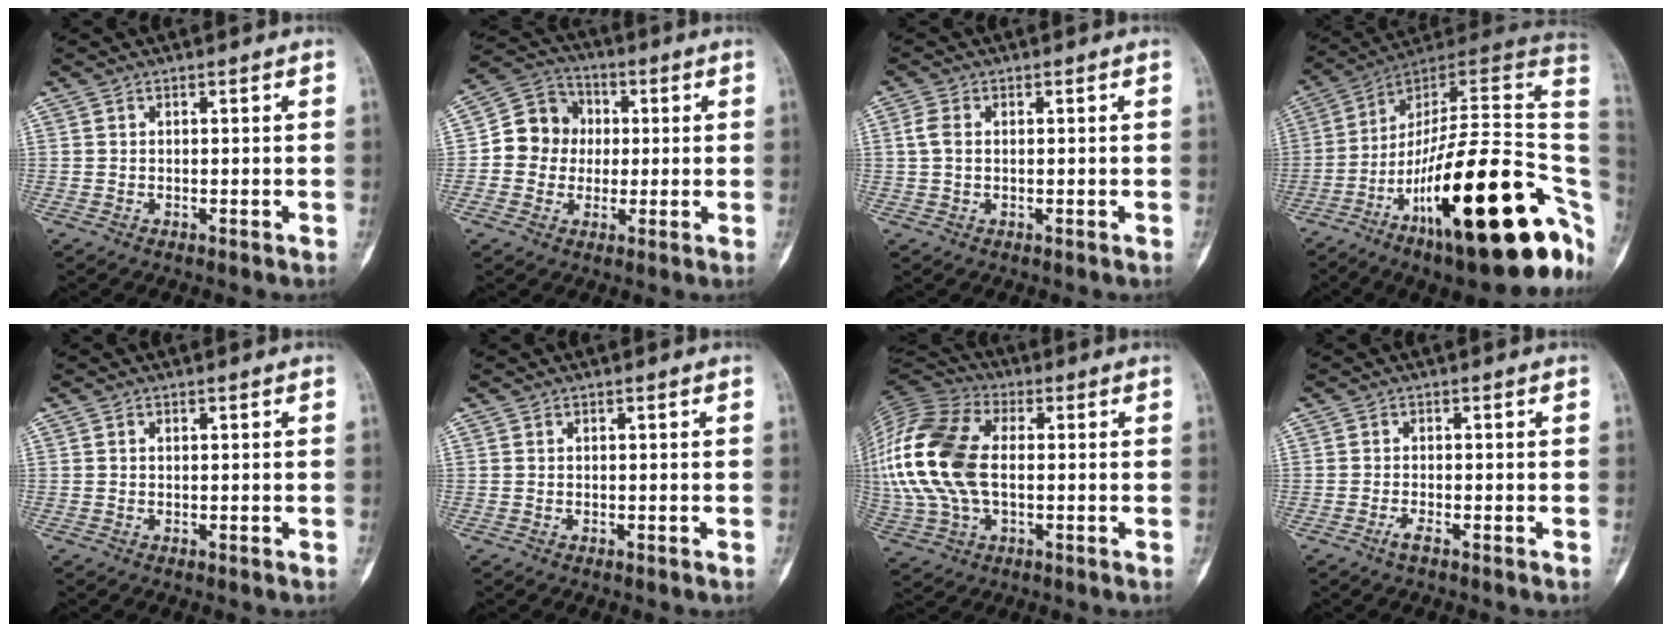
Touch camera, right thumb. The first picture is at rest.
{"total": 10.0, "force": [0.2, 9.2, 3.9], "torque": [-0.027, 0.024, -0.009]}
{"total": 3.0, "force": [0.4, 2.0, 2.2], "torque": [-0.055, 0.005, 0.004]}
{"total": 32.8, "force": [-10.0, 10.0, 29.6], "torque": [-0.358, 0.077, -0.155]}
{"total": 0.0}
{"total": 0.0}
{"total": 20.0, "force": [0.5, 11.9, 16.1], "torque": [-0.369, 0.014, 0.009]}
{"total": 1.5, "force": [-1.0, 0.1, 1.1], "torque": [-0.030, -0.001, -0.022]}